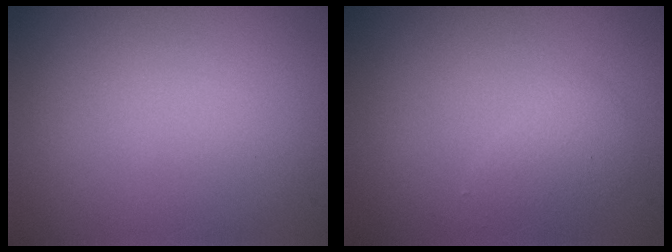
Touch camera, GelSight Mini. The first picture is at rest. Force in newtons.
{"total": 1.5, "press": 1.5, "slide": 0.2}